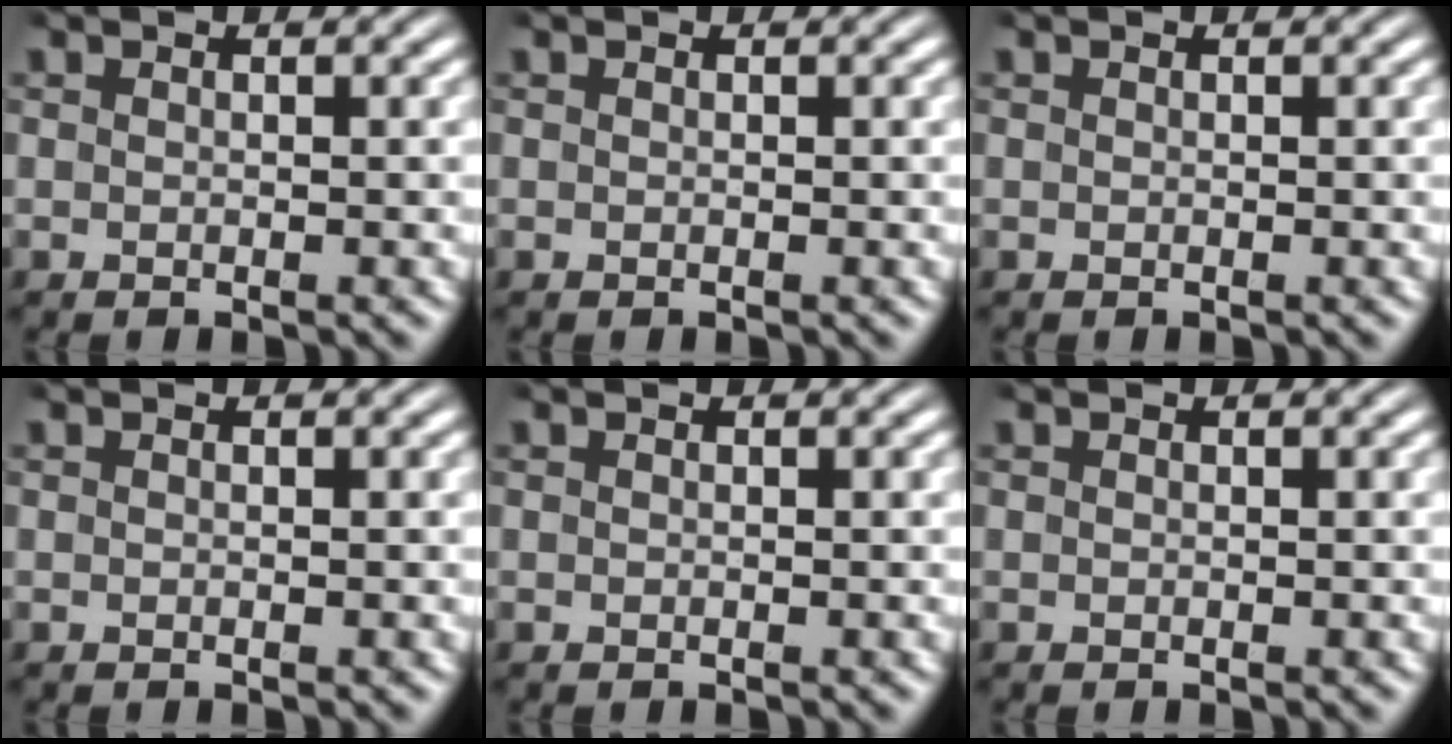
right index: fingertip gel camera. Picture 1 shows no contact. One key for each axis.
{"total": 0.0}
{"total": 0.0}
{"total": 0.0}
{"total": 0.0}
{"total": 0.0}